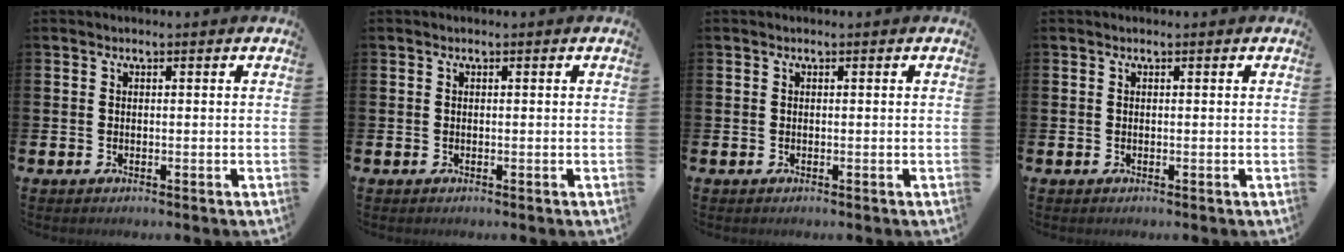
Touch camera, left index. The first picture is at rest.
{"total": 0.0}
{"total": 0.0}
{"total": 0.0}